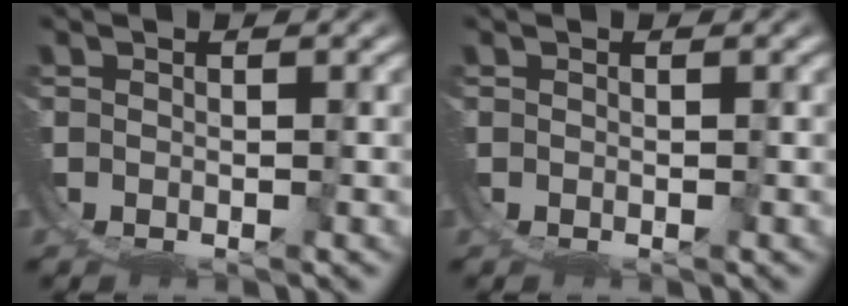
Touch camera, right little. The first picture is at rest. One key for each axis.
{"total": 0.0}